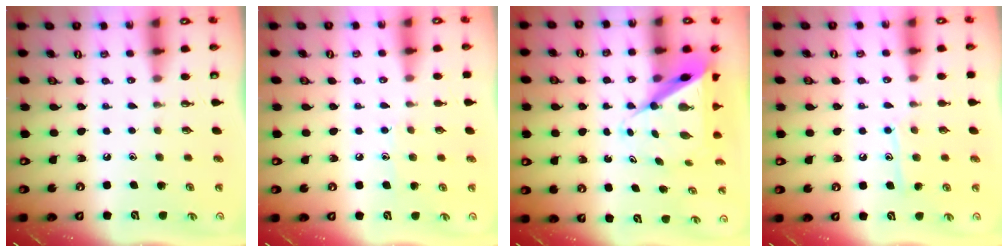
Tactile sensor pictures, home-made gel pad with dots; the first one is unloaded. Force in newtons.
{"total": 6.3, "press": 6.2, "slide": 0.7}
{"total": 10.0, "press": 9.9, "slide": 0.9}
{"total": 9.2, "press": 9.1, "slide": 0.7}